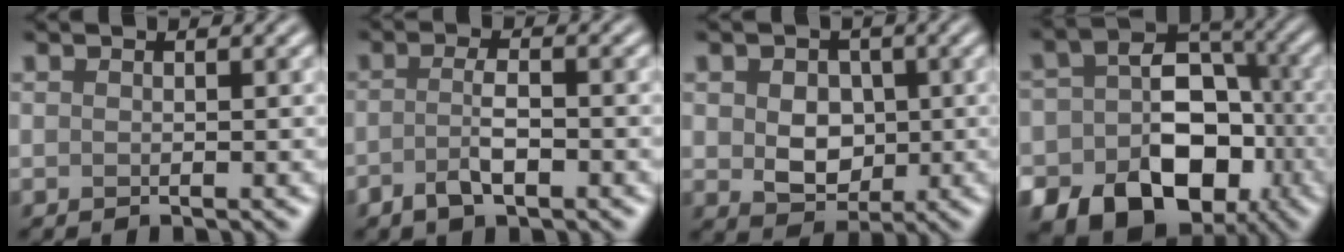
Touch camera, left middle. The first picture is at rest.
{"total": 2.7, "force": [-1.3, 0.8, 2.3], "torque": [-0.047, 0.005, -0.027]}
{"total": 4.6, "force": [0.2, 3.5, 3.1], "torque": [-0.049, -0.002, 0.007]}
{"total": 14.7, "force": [-6.0, 11.3, 7.3], "torque": [-0.076, -0.017, -0.109]}